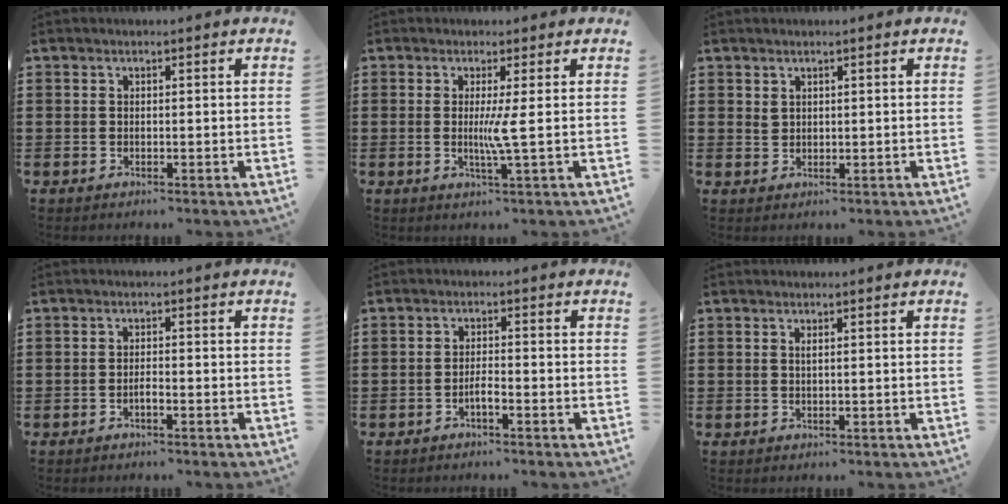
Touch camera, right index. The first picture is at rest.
{"total": 3.7, "force": [-0.1, -0.7, 3.7], "torque": [-0.066, -0.012, -0.005]}
{"total": 1.2, "force": [0.8, 0.8, 0.4], "torque": [-0.011, 0.003, 0.015]}
{"total": 1.3, "force": [-0.8, 0.2, 1.0], "torque": [-0.019, -0.003, -0.014]}
{"total": 2.0, "force": [-1.3, 0.2, 1.5], "torque": [-0.028, 0.002, -0.024]}
{"total": 0.6, "force": [0.2, 0.0, 0.5], "torque": [-0.011, -0.002, 0.004]}